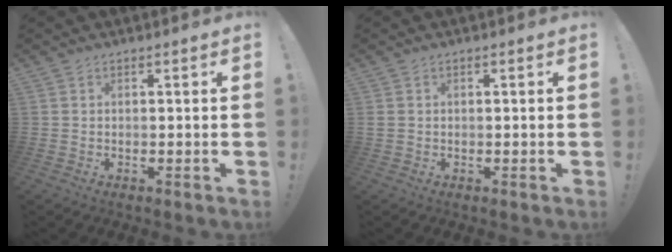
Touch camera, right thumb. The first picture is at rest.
{"total": 0.8, "force": [-0.3, 0.6, 0.5], "torque": [-0.010, 0.003, -0.004]}